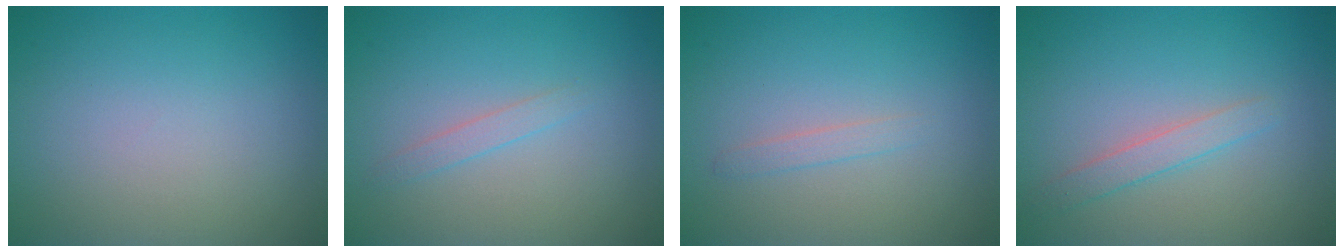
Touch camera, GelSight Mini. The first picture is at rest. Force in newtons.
{"total": 1.0, "press": 1.0, "slide": 0.0}
{"total": 0.9, "press": 0.9, "slide": 0.1}
{"total": 1.8, "press": 1.8, "slide": 0.0}